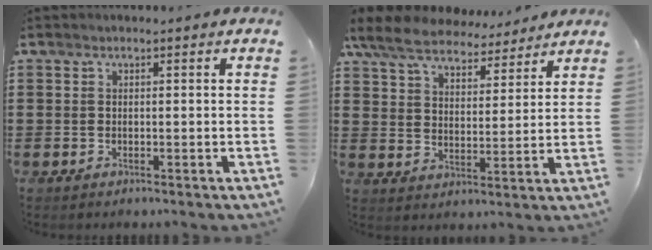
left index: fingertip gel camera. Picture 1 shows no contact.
{"total": 7.6, "force": [6.9, 2.2, 2.3], "torque": [-0.077, -0.032, 0.125]}